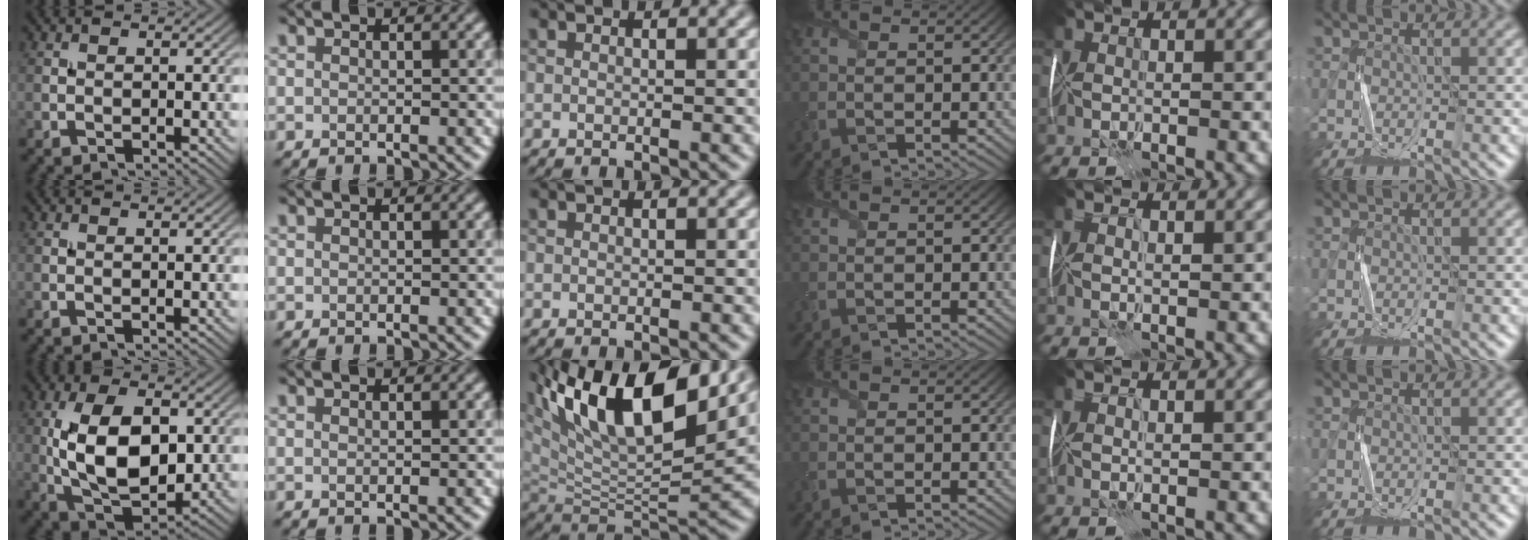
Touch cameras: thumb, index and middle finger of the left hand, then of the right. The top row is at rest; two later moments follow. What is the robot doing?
{"motion": "fold", "object": "handkerchief"}